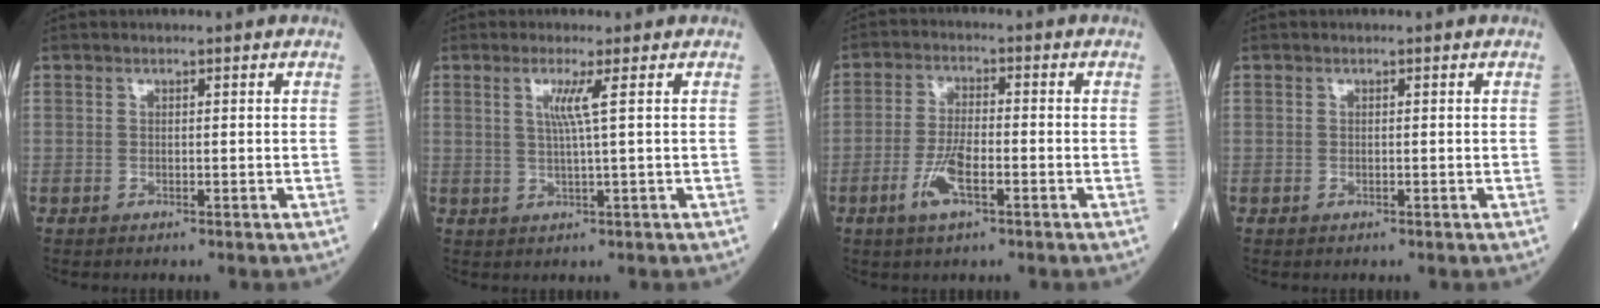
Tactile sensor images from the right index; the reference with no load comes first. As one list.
[{"total": 3.2, "force": [0.9, -1.0, 2.9], "torque": [-0.059, -0.002, 0.018]}, {"total": 5.9, "force": [-2.7, 1.5, 5.0], "torque": [-0.101, -0.004, -0.052]}, {"total": 0.0}]